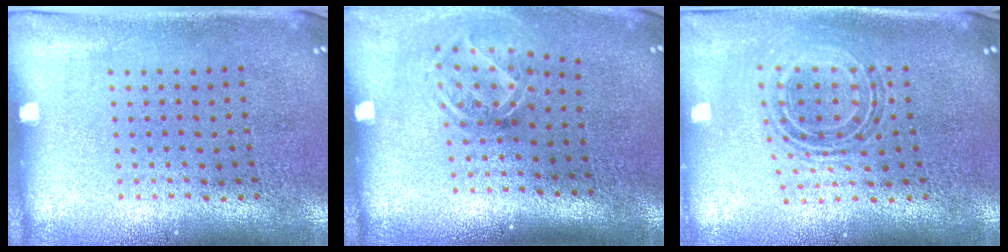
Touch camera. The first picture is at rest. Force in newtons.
{"total": 1.8, "press": 1.3, "slide": 1.3}
{"total": 0.9, "press": 0.8, "slide": 0.3}